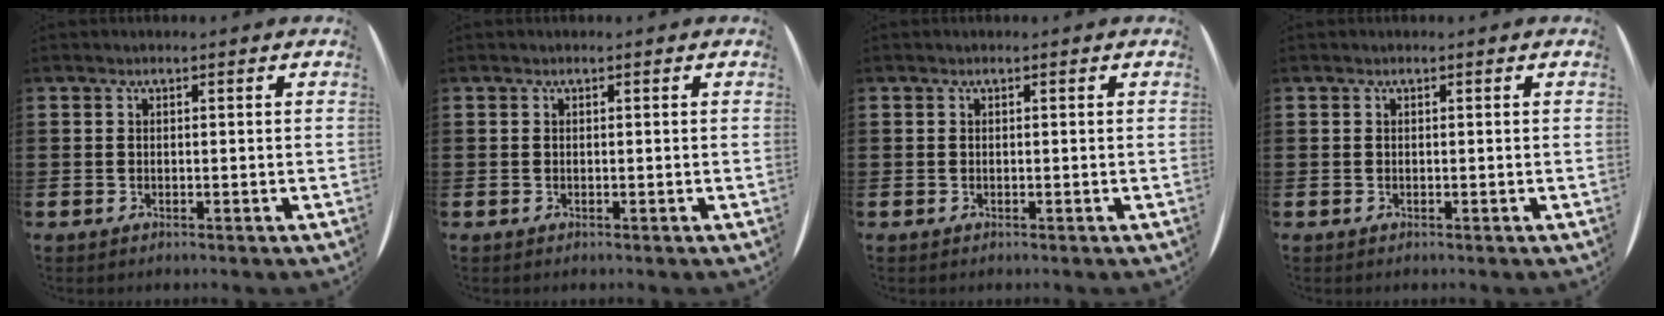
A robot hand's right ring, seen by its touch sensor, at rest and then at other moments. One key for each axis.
{"total": 0.0}
{"total": 0.0}
{"total": 0.0}